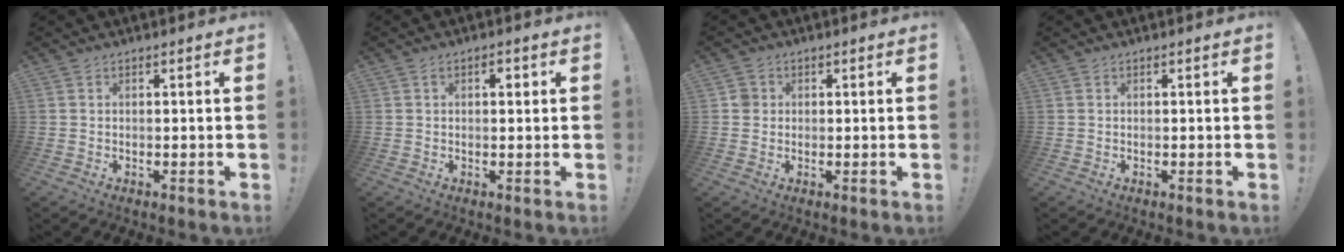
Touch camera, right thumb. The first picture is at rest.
{"total": 2.3, "force": [0.5, 1.2, 1.8], "torque": [-0.019, 0.002, 0.002]}
{"total": 2.8, "force": [0.2, 2.7, 0.8], "torque": [-0.014, 0.008, 0.005]}
{"total": 0.0}